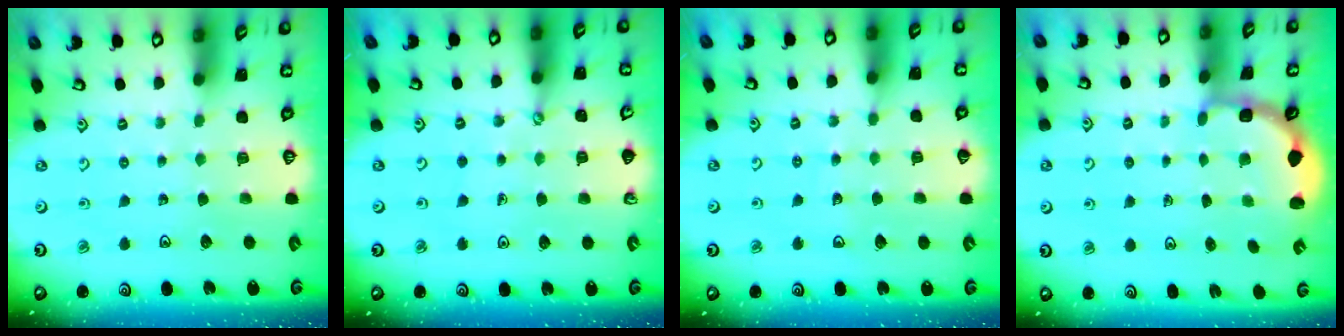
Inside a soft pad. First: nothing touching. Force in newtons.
{"total": 1.9, "press": 1.9, "slide": 0.1}
{"total": 4.5, "press": 4.5, "slide": 0.5}
{"total": 2.8, "press": 2.5, "slide": 1.4}